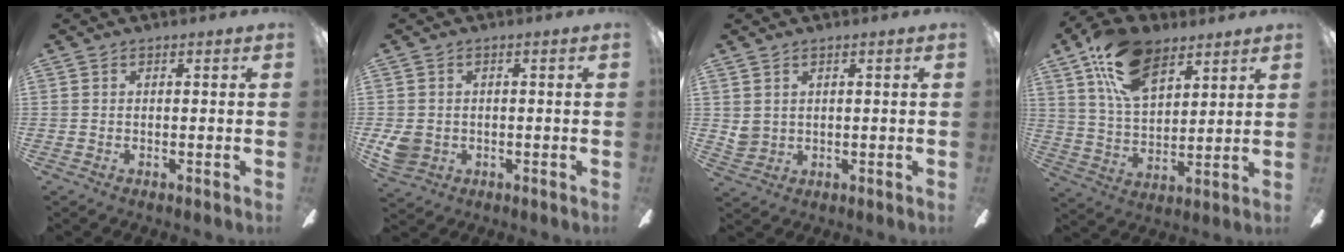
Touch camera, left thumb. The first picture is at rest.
{"total": 5.0, "force": [-0.4, 4.3, 2.4], "torque": [-0.056, 0.002, -0.007]}
{"total": 3.2, "force": [1.7, 2.6, 1.0], "torque": [-0.026, 0.000, 0.033]}
{"total": 17.4, "force": [10.3, 9.4, 10.4], "torque": [-0.187, -0.028, 0.189]}